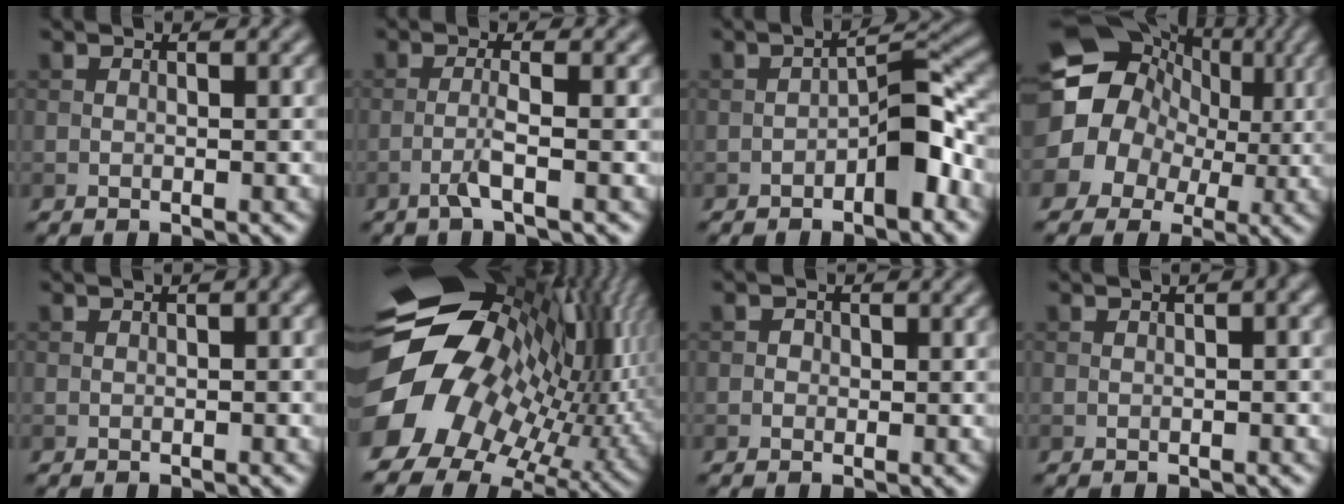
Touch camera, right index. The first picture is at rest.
{"total": 2.1, "force": [-1.0, 0.0, 1.8], "torque": [-0.038, 0.008, -0.029]}
{"total": 4.6, "force": [-2.1, 1.8, 3.7], "torque": [-0.049, 0.019, -0.039]}
{"total": 16.6, "force": [2.5, 15.0, 6.7], "torque": [-0.162, 0.033, 0.008]}
{"total": 1.5, "force": [0.1, 0.4, 1.5], "torque": [-0.019, 0.005, 0.002]}
{"total": 18.8, "force": [-1.5, 14.0, 12.5], "torque": [-0.226, -0.027, -0.003]}
{"total": 0.8, "force": [-0.1, 0.7, 0.2], "torque": [0.003, -0.003, -0.003]}
{"total": 2.1, "force": [0.3, 0.6, 2.0], "torque": [-0.023, 0.006, 0.004]}